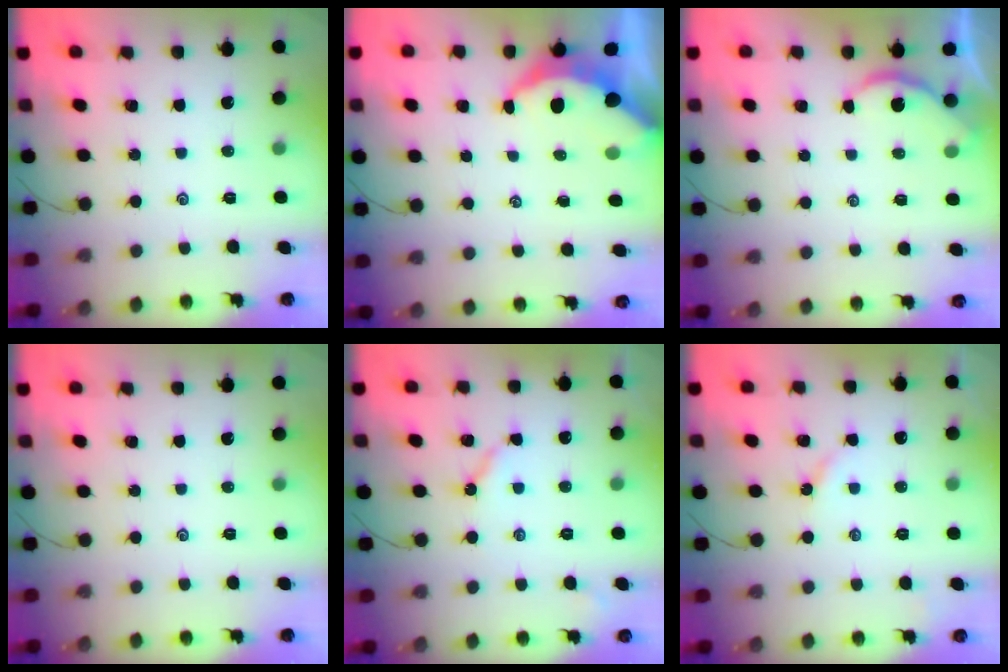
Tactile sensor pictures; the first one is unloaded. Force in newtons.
{"total": 5.5, "press": 5.5, "slide": 0.7}
{"total": 1.3, "press": 1.3, "slide": 0.2}
{"total": 0.0}
{"total": 3.8, "press": 3.8, "slide": 0.1}
{"total": 2.5, "press": 2.5, "slide": 0.3}